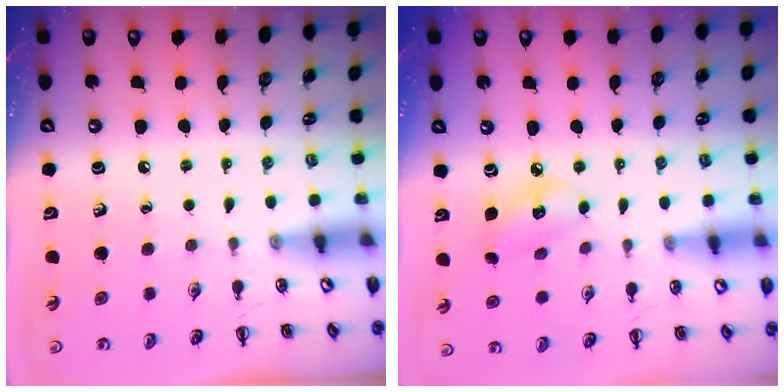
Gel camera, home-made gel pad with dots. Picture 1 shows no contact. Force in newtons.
{"total": 7.1, "press": 7.0, "slide": 1.2}